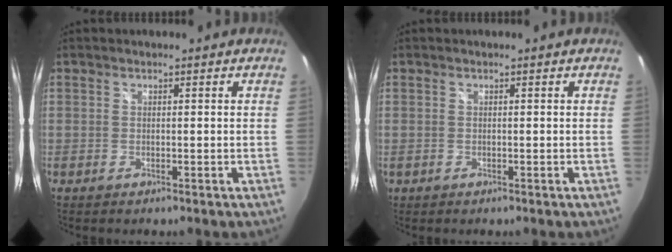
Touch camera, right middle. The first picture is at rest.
{"total": 0.6, "force": [-0.2, 0.5, 0.2], "torque": [-0.003, -0.002, -0.003]}